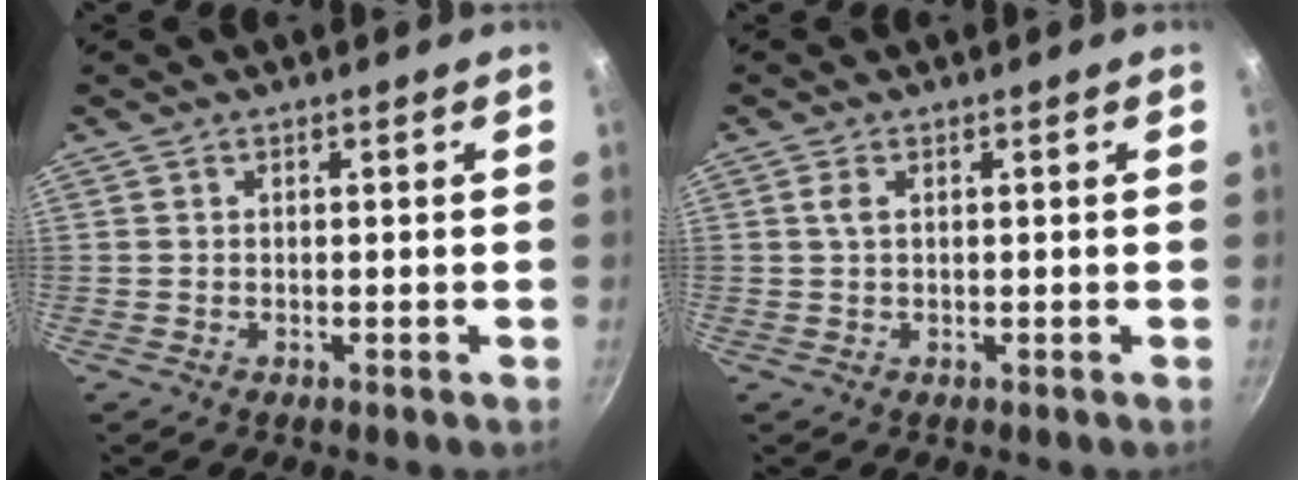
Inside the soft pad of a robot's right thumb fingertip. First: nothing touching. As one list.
[{"total": 1.5, "force": [0.4, 0.7, 1.3], "torque": [-0.027, 0.001, 0.008]}]